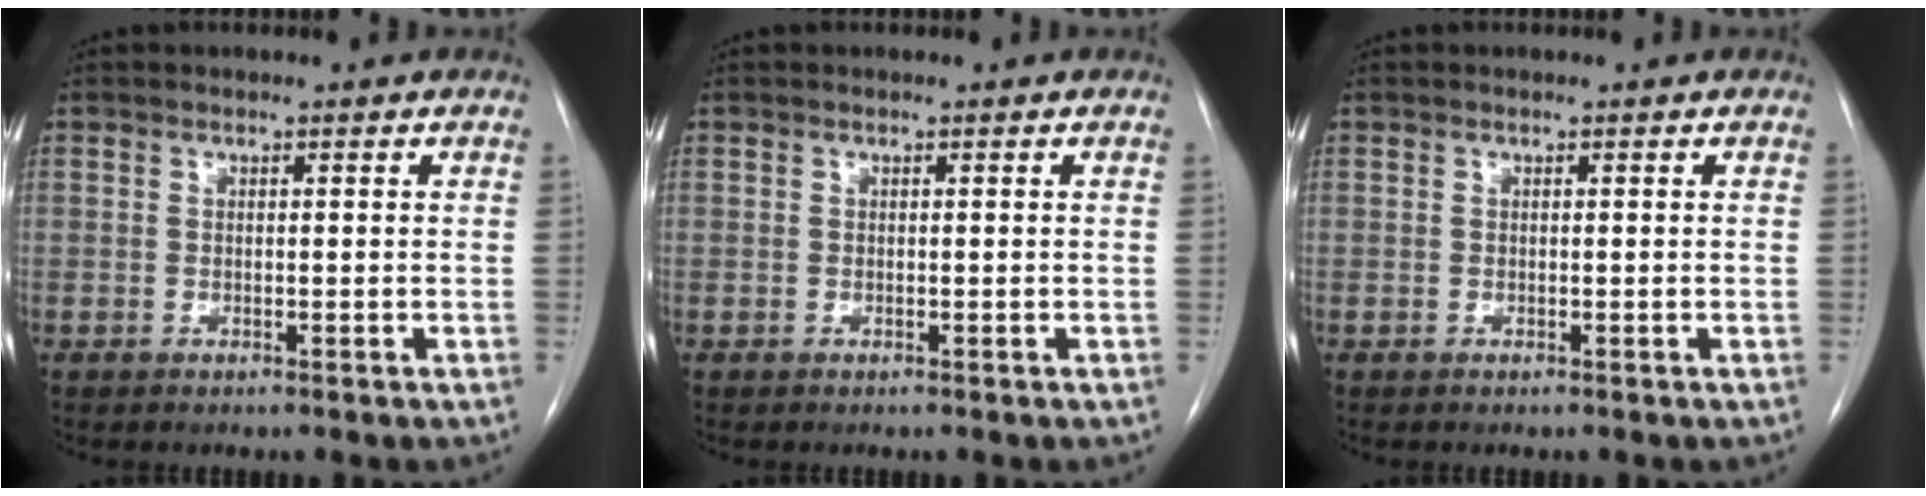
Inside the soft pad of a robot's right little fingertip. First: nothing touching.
{"total": 0.0}
{"total": 0.0}